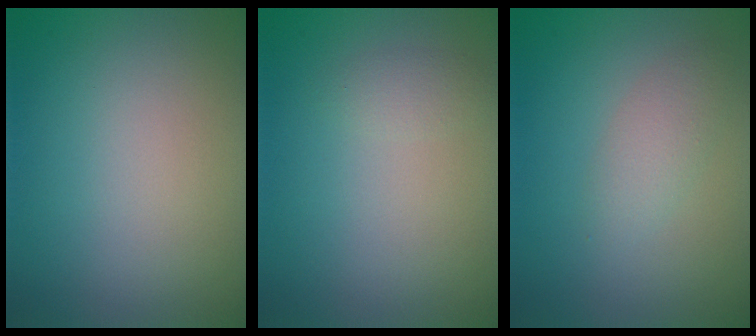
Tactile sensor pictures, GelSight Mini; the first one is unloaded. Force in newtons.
{"total": 1.0, "press": 1.0, "slide": 0.0}
{"total": 2.0, "press": 1.9, "slide": 0.1}